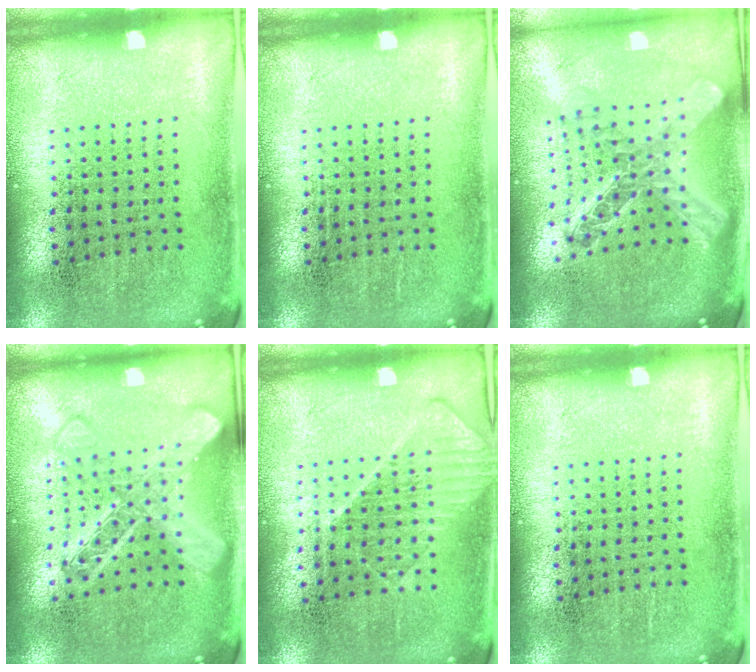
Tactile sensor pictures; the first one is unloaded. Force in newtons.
{"total": 0.0}
{"total": 2.3, "press": 1.8, "slide": 1.4}
{"total": 2.9, "press": 2.8, "slide": 0.5}
{"total": 1.1, "press": 1.0, "slide": 0.5}
{"total": 0.0}